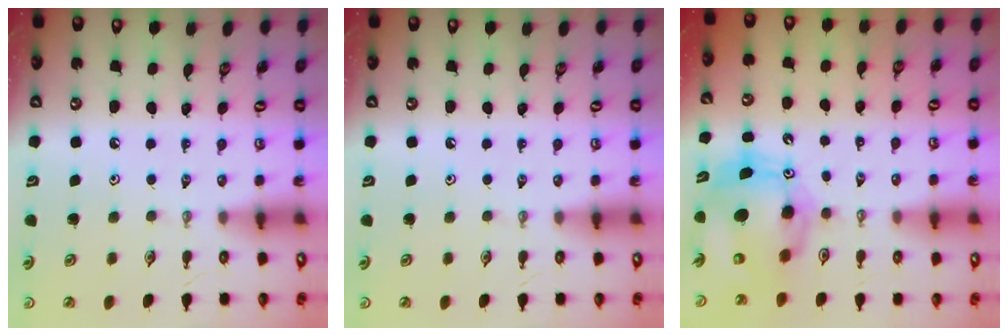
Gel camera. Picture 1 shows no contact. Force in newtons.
{"total": 0.0}
{"total": 11.6, "press": 11.4, "slide": 2.6}